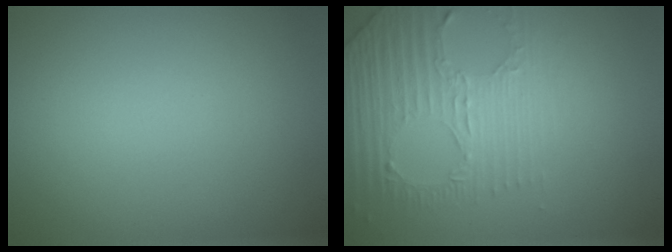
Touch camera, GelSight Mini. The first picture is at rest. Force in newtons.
{"total": 4.4, "press": 3.1, "slide": 3.1}